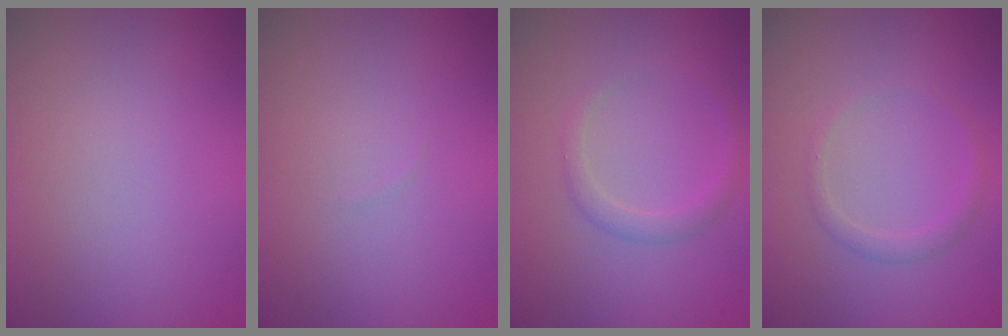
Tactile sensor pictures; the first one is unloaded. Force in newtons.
{"total": 0.0}
{"total": 1.5, "press": 1.5, "slide": 0.0}
{"total": 1.3, "press": 1.3, "slide": 0.0}